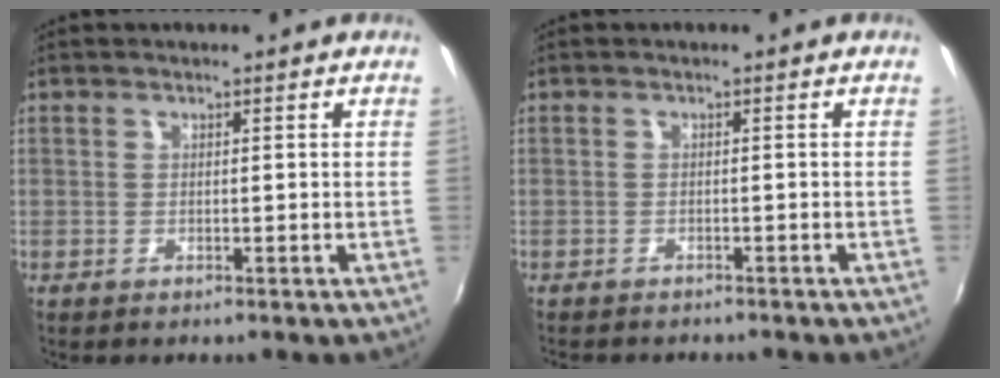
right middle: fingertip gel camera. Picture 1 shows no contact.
{"total": 2.9, "force": [-2.6, 0.7, 0.9], "torque": [-0.024, -0.012, -0.041]}